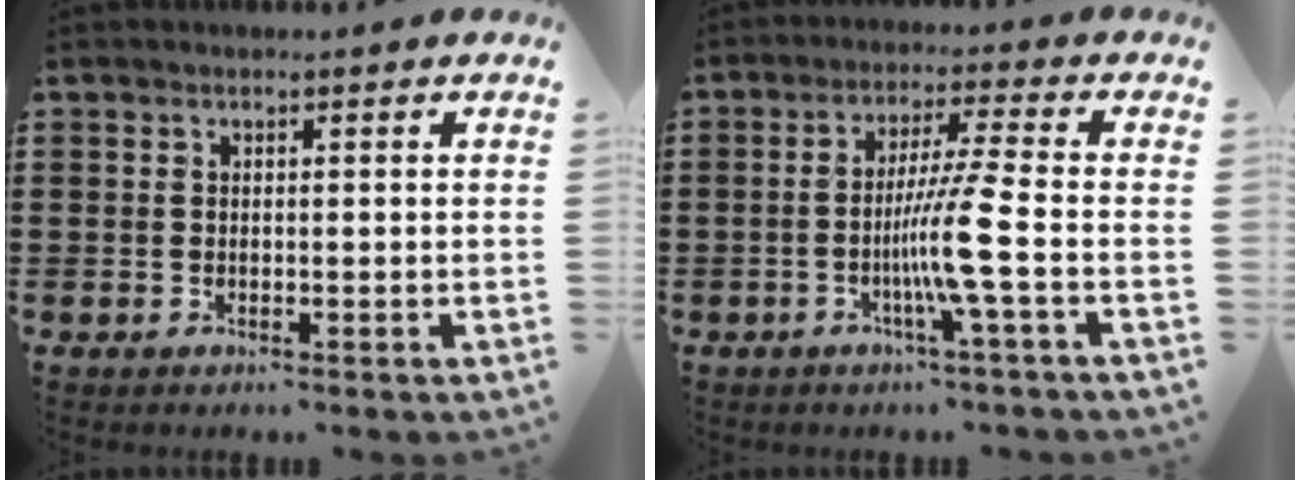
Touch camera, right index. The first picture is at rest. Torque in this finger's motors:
{"motor_torque": [2.14, 0.00, 0.58, 0.19]}